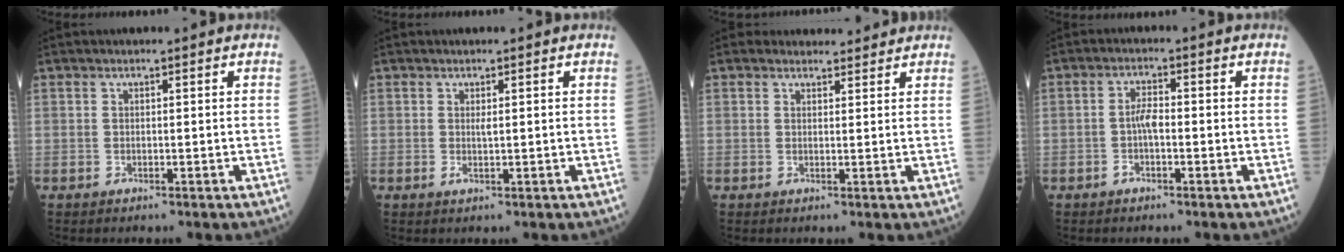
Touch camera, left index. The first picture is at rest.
{"total": 1.1, "force": [0.0, 0.2, 1.0], "torque": [-0.026, -0.004, 0.003]}
{"total": 3.3, "force": [3.1, 1.1, 0.0], "torque": [0.000, 0.009, 0.037]}
{"total": 2.8, "force": [-0.8, 0.8, 2.5], "torque": [-0.051, 0.002, -0.018]}